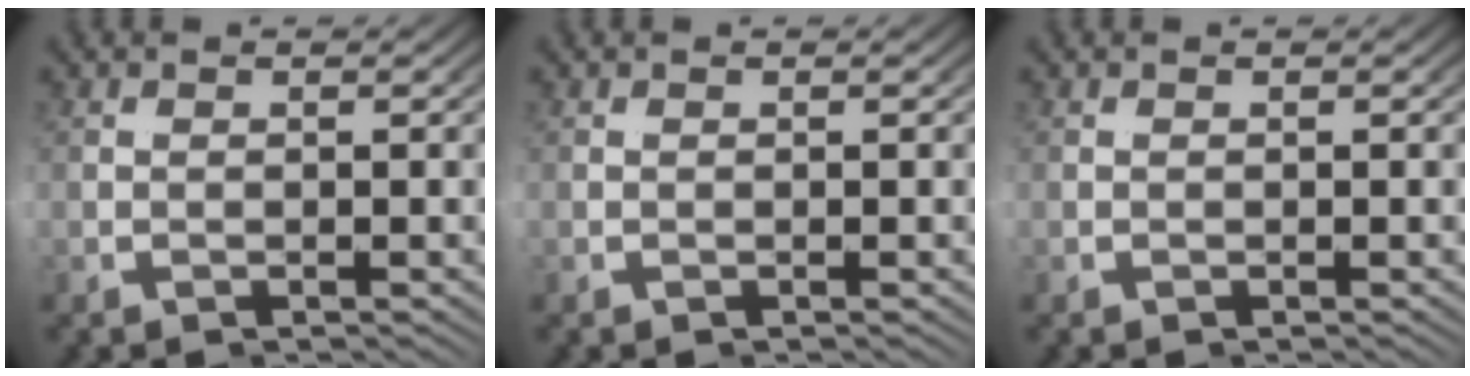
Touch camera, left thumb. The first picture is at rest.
{"total": 0.0}
{"total": 0.0}